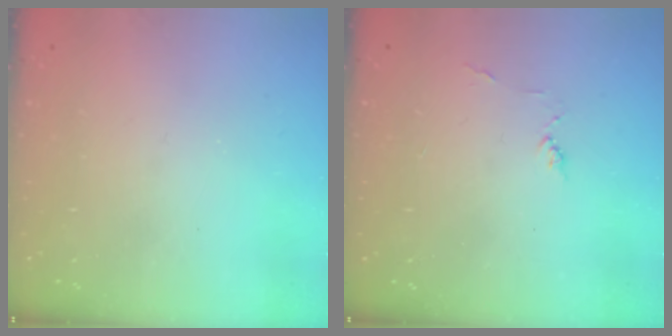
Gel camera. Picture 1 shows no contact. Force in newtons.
{"total": 2.6, "press": 2.6, "slide": 0.3}